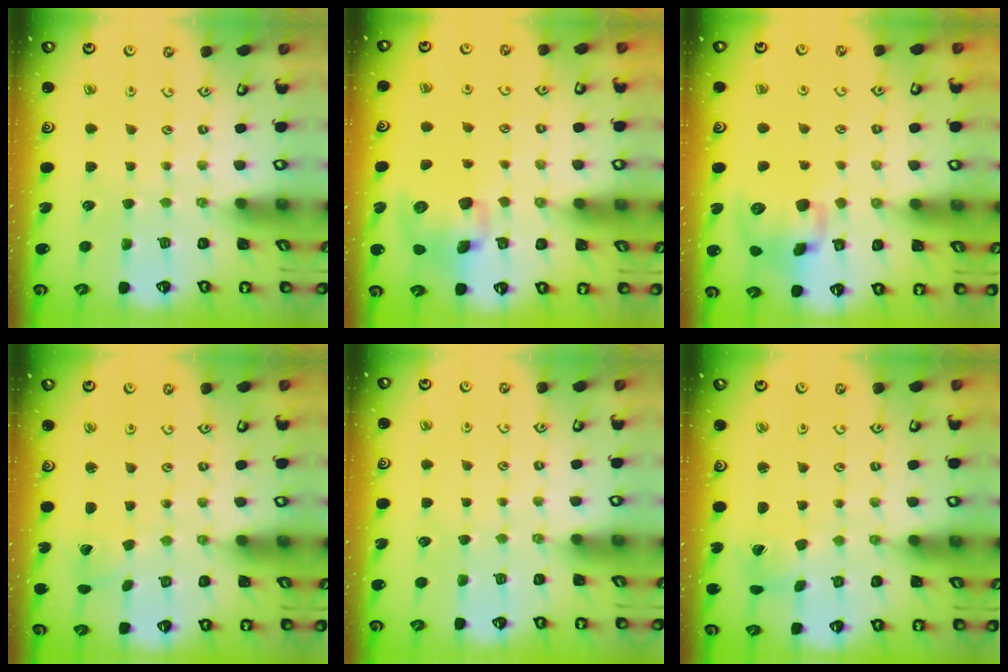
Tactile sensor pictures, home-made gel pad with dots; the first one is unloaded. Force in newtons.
{"total": 11.7, "press": 11.6, "slide": 1.8}
{"total": 12.9, "press": 12.7, "slide": 2.1}
{"total": 2.1, "press": 2.1, "slide": 0.1}
{"total": 0.0}
{"total": 1.4, "press": 1.4, "slide": 0.2}